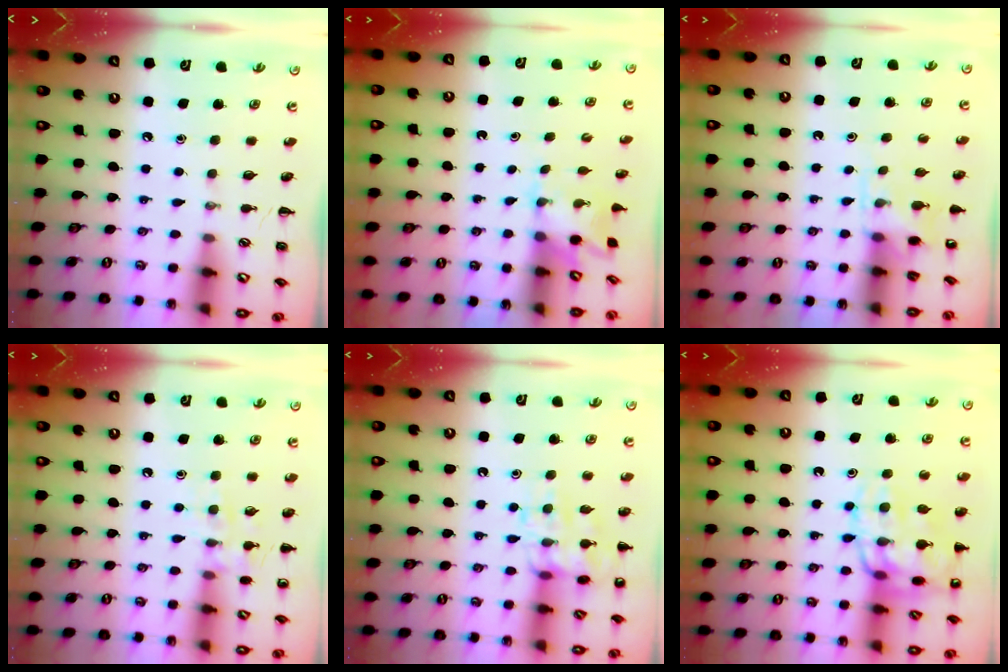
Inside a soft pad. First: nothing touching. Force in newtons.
{"total": 1.6, "press": 1.5, "slide": 0.6}
{"total": 4.4, "press": 4.2, "slide": 1.6}
{"total": 8.6, "press": 8.5, "slide": 1.0}
{"total": 14.2, "press": 14.0, "slide": 2.1}
{"total": 17.0, "press": 16.9, "slide": 1.9}